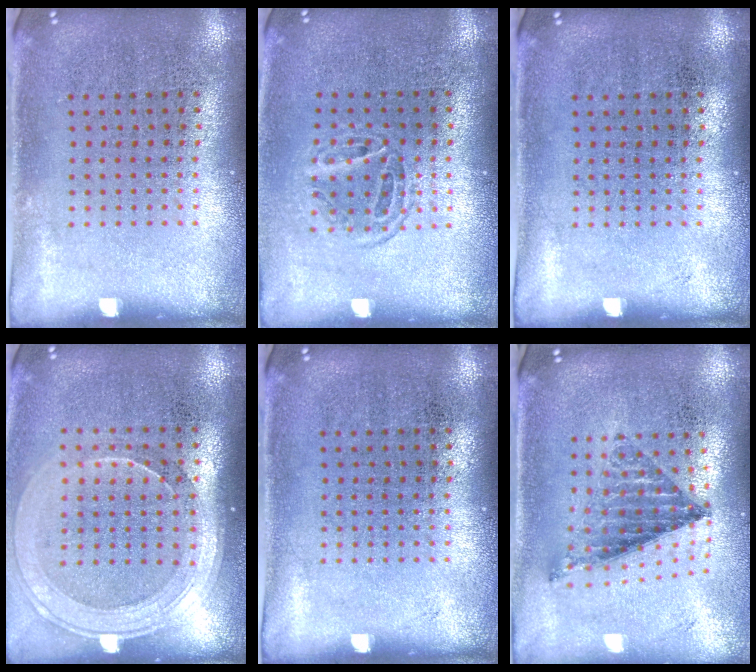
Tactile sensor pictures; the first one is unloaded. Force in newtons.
{"total": 1.2, "press": 1.0, "slide": 0.6}
{"total": 0.0}
{"total": 1.8, "press": 1.6, "slide": 0.8}
{"total": 0.0}
{"total": 0.8, "press": 0.8, "slide": 0.2}